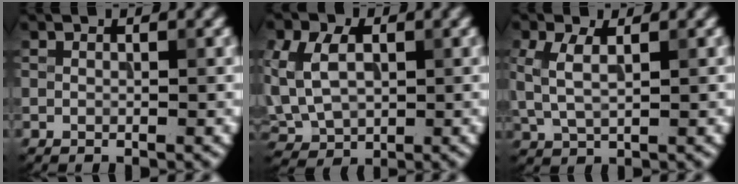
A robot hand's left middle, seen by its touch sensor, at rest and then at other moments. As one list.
[{"total": 8.1, "force": [1.2, 5.8, 5.6], "torque": [-0.144, 0.013, 0.021]}, {"total": 3.3, "force": [0.8, 1.6, 2.7], "torque": [-0.066, 0.003, 0.018]}]